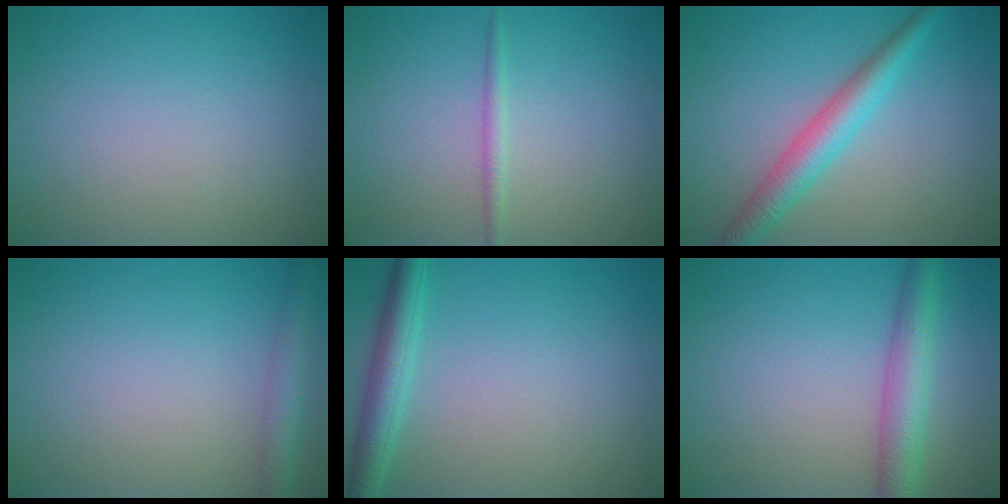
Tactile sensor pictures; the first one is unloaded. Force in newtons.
{"total": 1.1, "press": 1.1, "slide": 0.1}
{"total": 4.1, "press": 4.1, "slide": 0.0}
{"total": 2.8, "press": 2.8, "slide": 0.1}
{"total": 3.4, "press": 3.3, "slide": 0.1}
{"total": 4.4, "press": 4.4, "slide": 0.1}